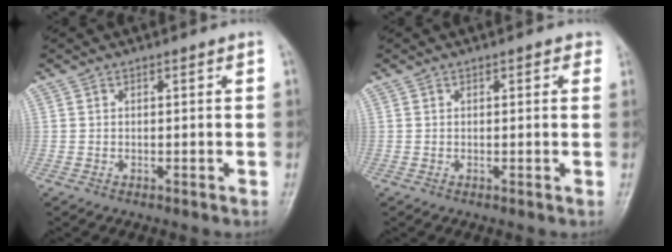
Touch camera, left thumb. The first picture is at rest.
{"total": 1.3, "force": [0.7, 0.8, 0.8], "torque": [0.004, 0.001, 0.002]}